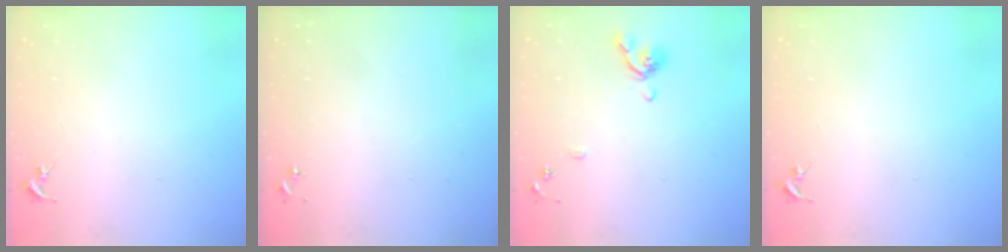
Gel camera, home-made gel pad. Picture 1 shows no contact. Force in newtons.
{"total": 0.0}
{"total": 8.8, "press": 8.7, "slide": 1.4}
{"total": 0.0}